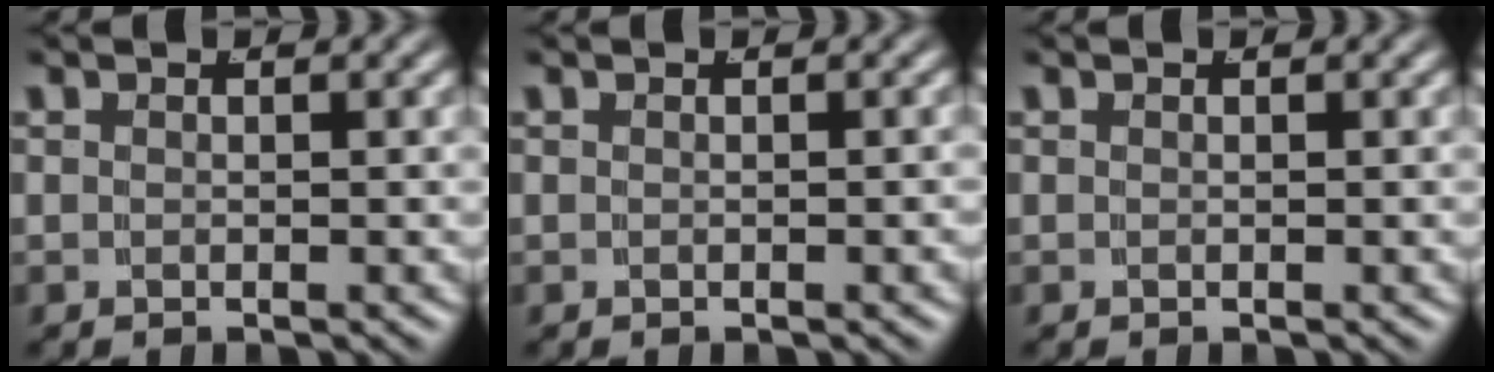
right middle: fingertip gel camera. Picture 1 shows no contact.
{"total": 0.0}
{"total": 0.0}